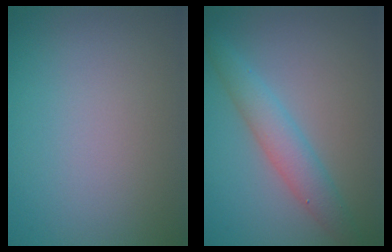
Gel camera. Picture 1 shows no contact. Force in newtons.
{"total": 3.4, "press": 3.4, "slide": 0.1}